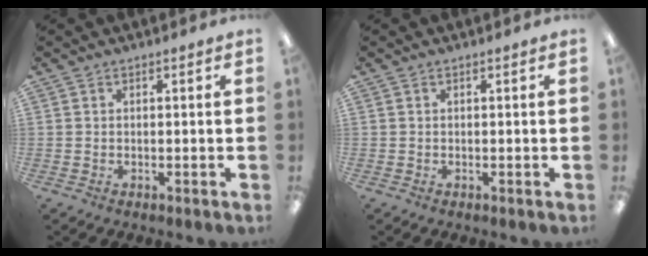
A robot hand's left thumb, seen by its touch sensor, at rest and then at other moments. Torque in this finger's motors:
{"motor_torque": [0.00, 0.00, -0.11, 0.06, 0.00]}